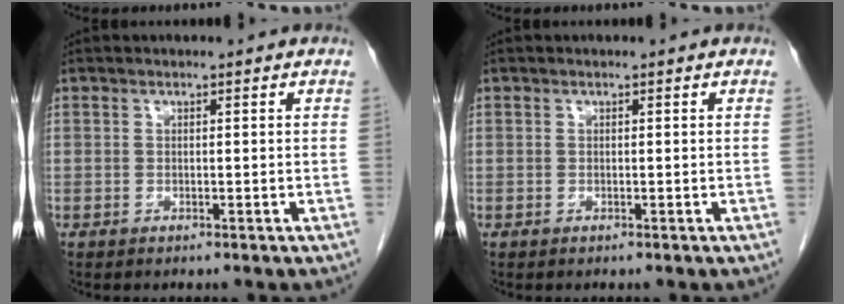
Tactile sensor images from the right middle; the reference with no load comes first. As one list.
[{"total": 0.0}]